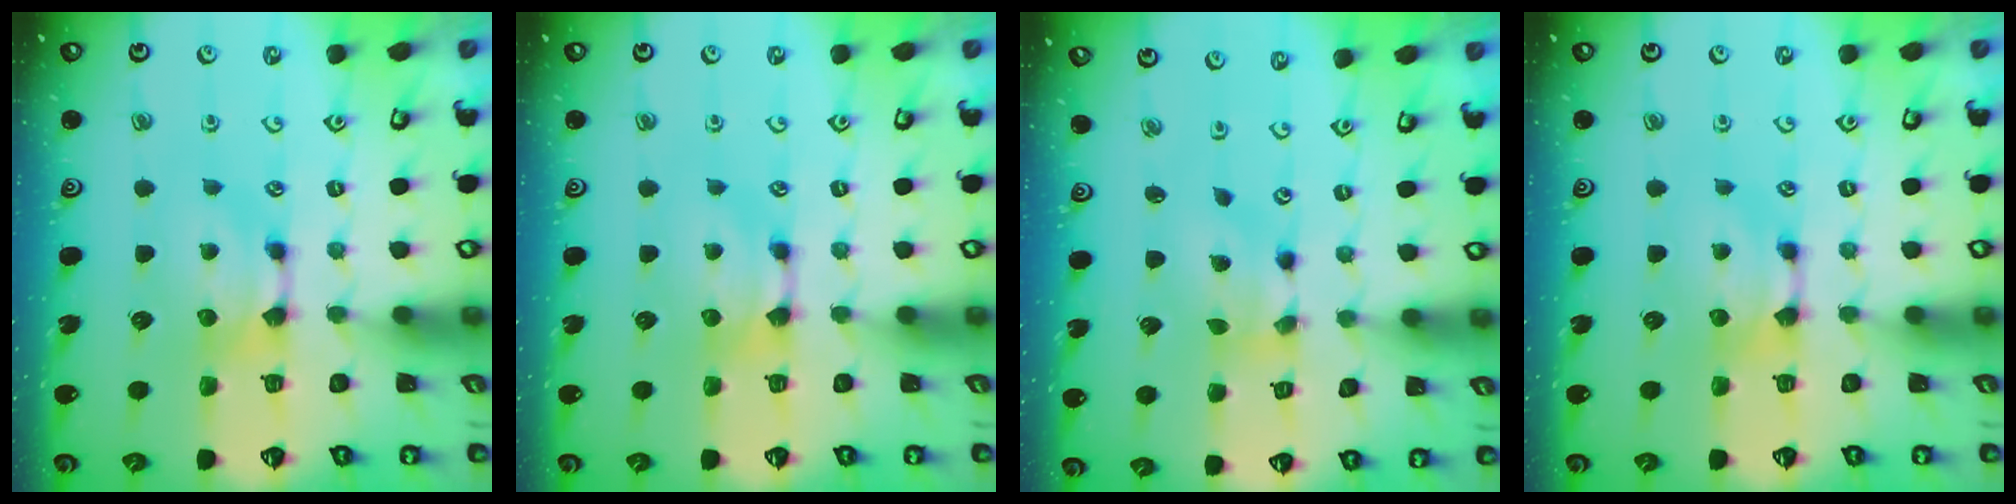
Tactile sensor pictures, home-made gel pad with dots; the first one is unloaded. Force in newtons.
{"total": 0.0}
{"total": 2.7, "press": 2.3, "slide": 1.4}
{"total": 0.0}